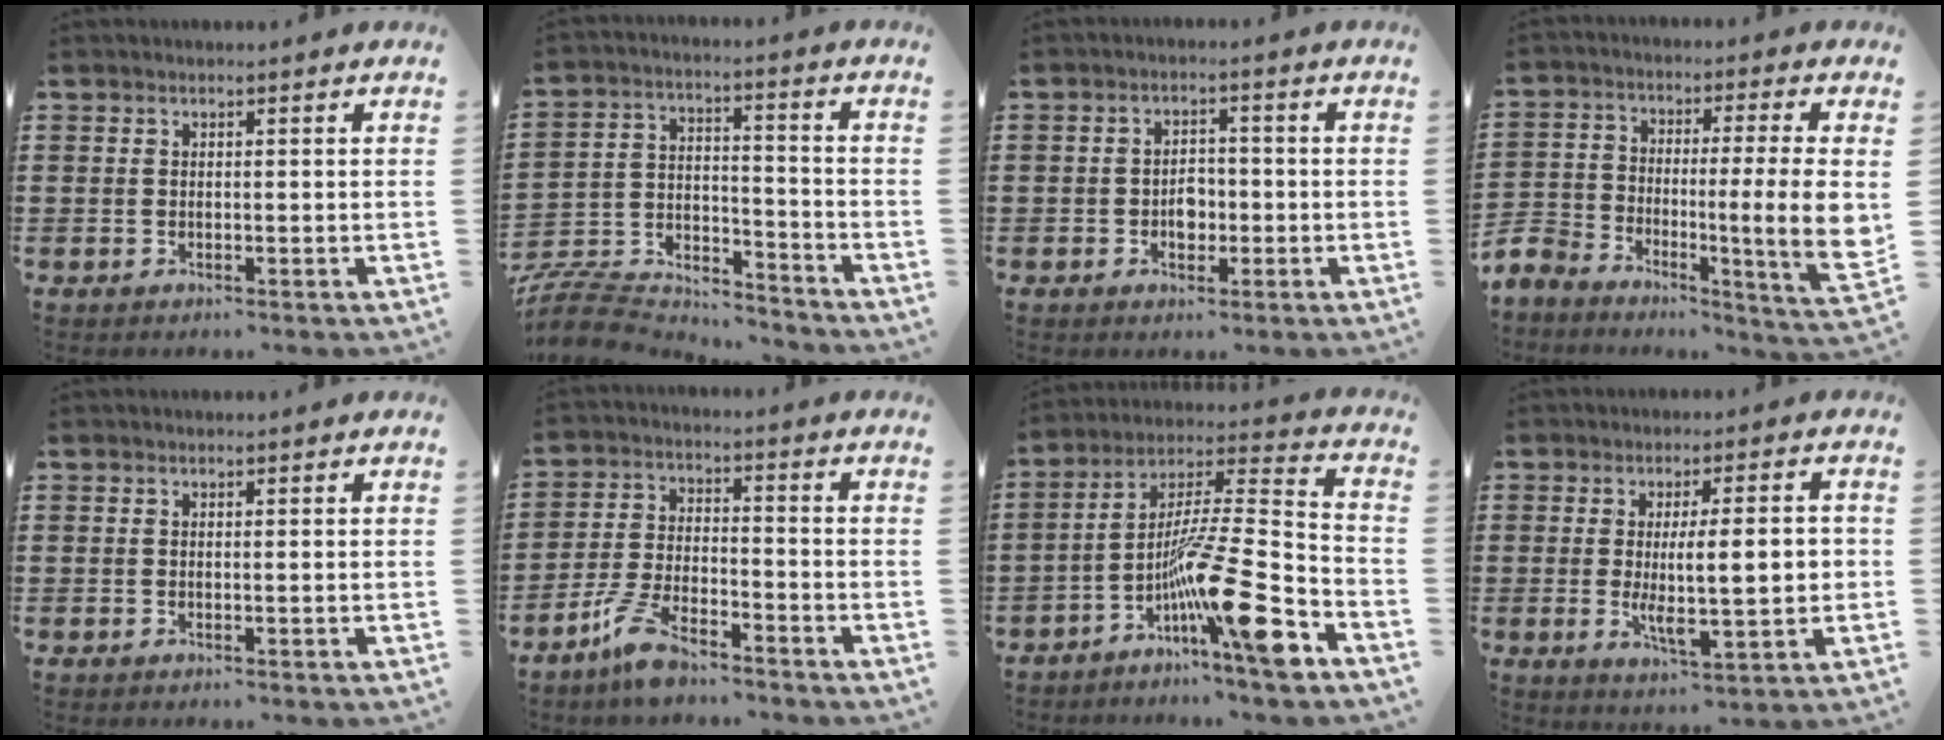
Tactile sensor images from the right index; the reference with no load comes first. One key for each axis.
{"total": 8.1, "fx": -7.7, "fy": 2.2, "fz": 1.6, "tx": -0.049, "ty": 0.009, "tz": -0.156}
{"total": 3.3, "fx": -0.9, "fy": 2.3, "fz": 2.2, "tx": -0.037, "ty": 0.001, "tz": -0.020}
{"total": 10.9, "fx": -3.1, "fy": 2.6, "fz": 10.1, "tx": -0.191, "ty": -0.016, "tz": -0.062}
{"total": 0.0}
{"total": 7.0, "fx": -5.6, "fy": 1.7, "fz": 3.8, "tx": -0.096, "ty": -0.004, "tz": -0.109}
{"total": 15.3, "fx": -7.7, "fy": 1.4, "fz": 13.1, "tx": -0.232, "ty": -0.010, "tz": -0.141}
{"total": 9.7, "fx": 0.2, "fy": 2.4, "fz": 9.4, "tx": -0.149, "ty": -0.003, "tz": 0.003}